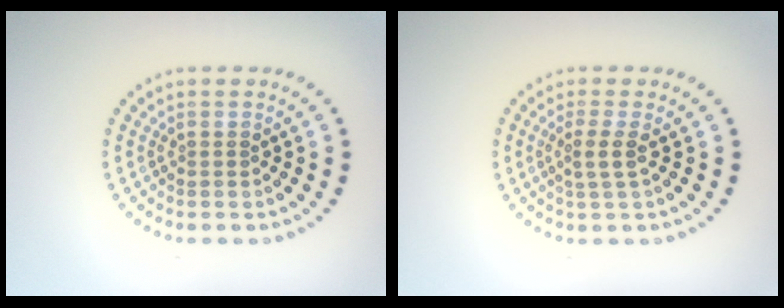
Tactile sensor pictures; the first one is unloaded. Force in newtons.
{"total": 1.6, "press": 1.3, "slide": 1.0}